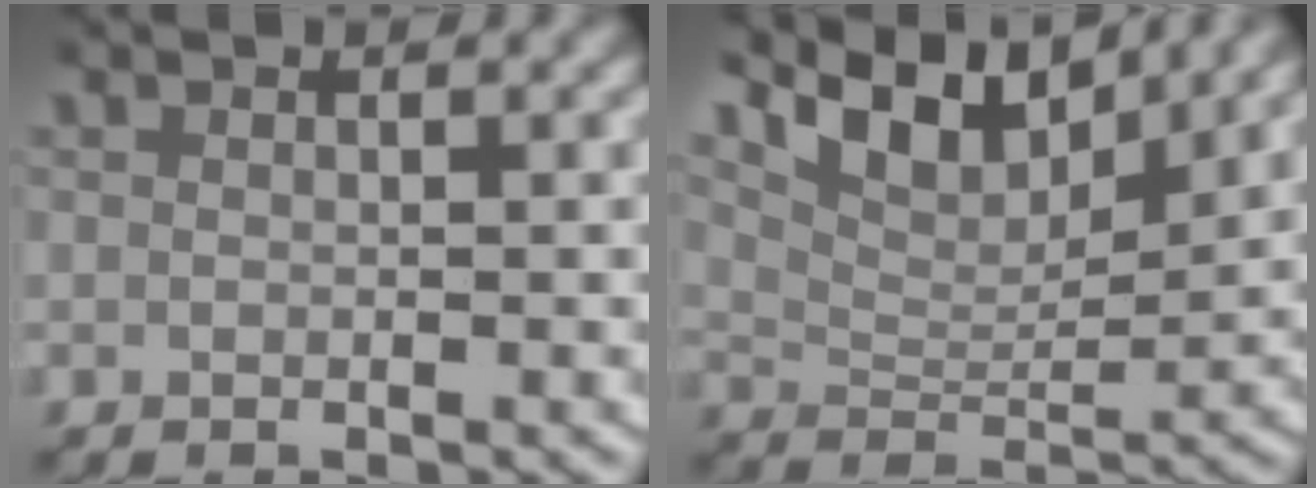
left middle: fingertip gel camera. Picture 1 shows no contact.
{"total": 8.0, "force": [5.4, 3.5, 4.9], "torque": [-0.092, 0.007, 0.090]}